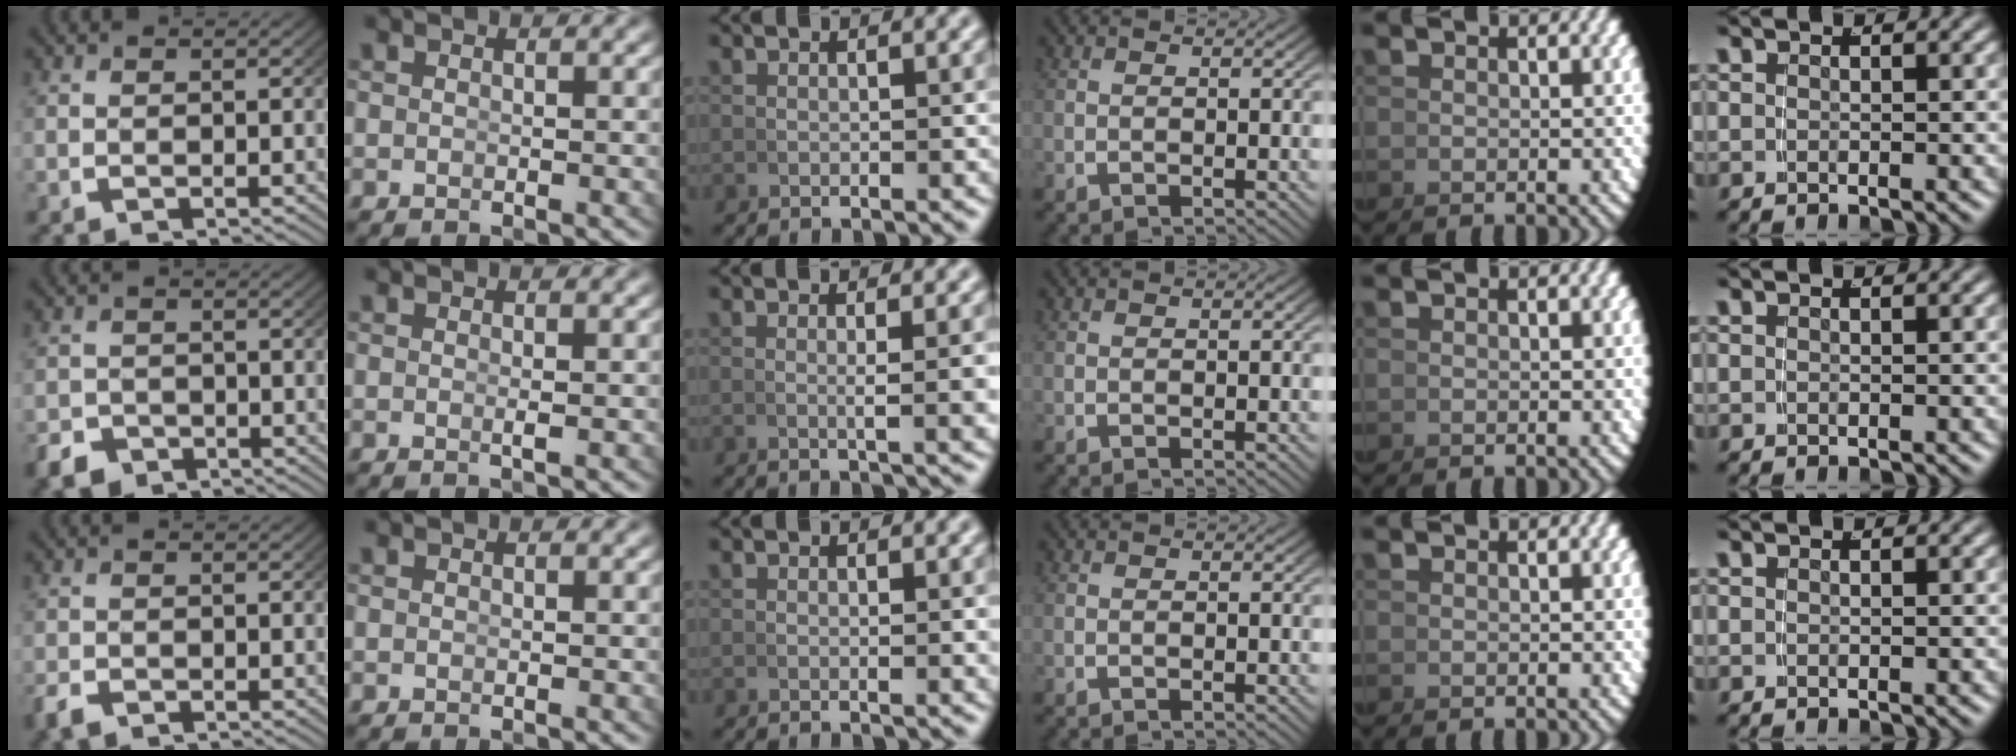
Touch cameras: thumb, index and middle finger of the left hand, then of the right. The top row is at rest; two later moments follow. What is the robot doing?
{"motion": "grasp_and_lifting", "object": "calculator"}